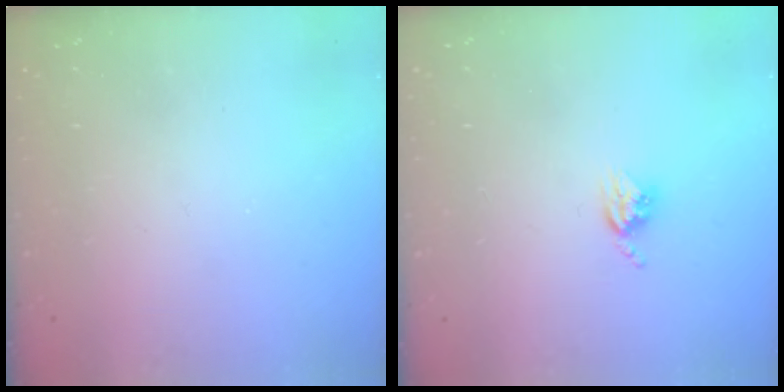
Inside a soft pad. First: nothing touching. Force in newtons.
{"total": 4.3, "press": 4.2, "slide": 0.5}